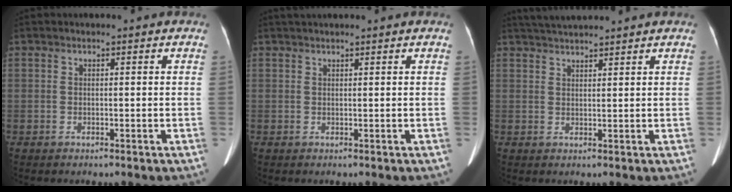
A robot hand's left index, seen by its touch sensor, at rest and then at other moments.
{"total": 2.8, "force": [2.5, 0.0, 1.2], "torque": [-0.011, 0.032, 0.042]}
{"total": 5.3, "force": [5.0, -0.3, 1.7], "torque": [-0.032, 0.030, 0.086]}